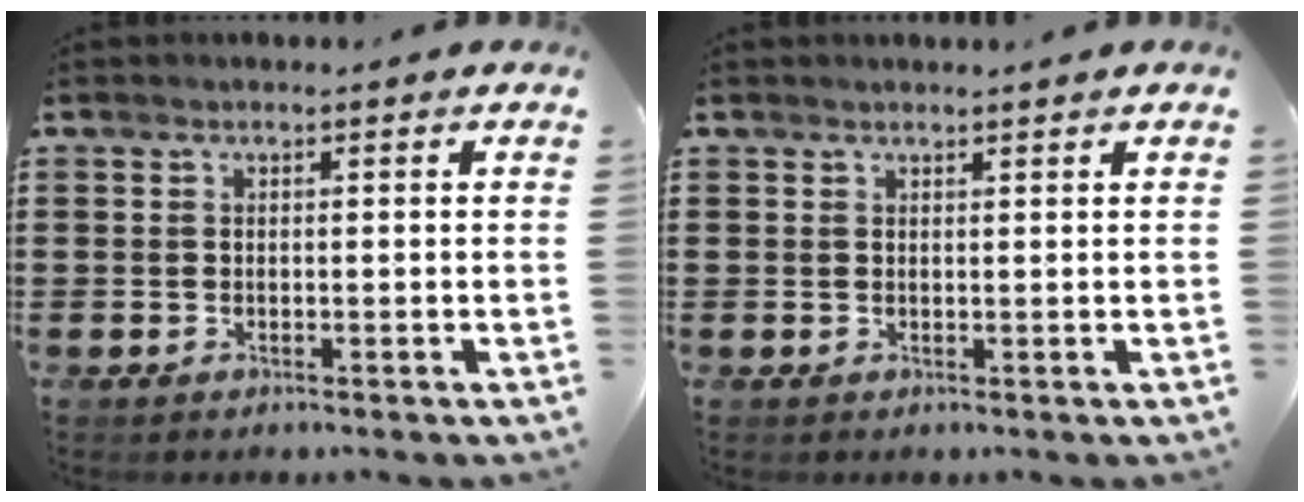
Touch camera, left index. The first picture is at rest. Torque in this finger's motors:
{"motor_torque": [0.12, 0.07, 0.03, -0.01]}